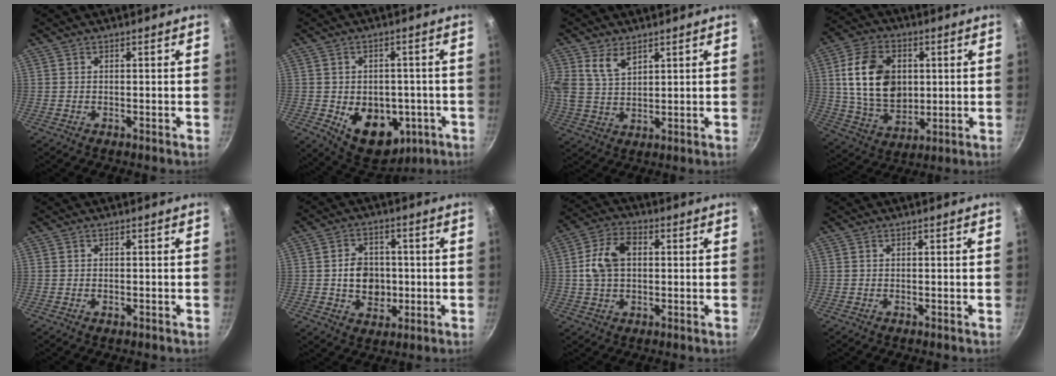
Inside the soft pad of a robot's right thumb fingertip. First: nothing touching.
{"total": 14.5, "force": [-3.7, 10.4, 9.3], "torque": [-0.098, 0.001, -0.029]}
{"total": 7.1, "force": [3.8, 4.2, 4.3], "torque": [-0.078, -0.013, 0.078]}
{"total": 16.6, "force": [2.6, 11.7, 11.4], "torque": [-0.184, -0.003, 0.053]}
{"total": 0.7, "force": [-0.3, 0.5, 0.5], "torque": [-0.009, 0.001, -0.003]}
{"total": 8.8, "force": [-0.5, 7.1, 5.2], "torque": [-0.053, 0.007, -0.006]}
{"total": 9.5, "force": [1.0, 6.5, 6.8], "torque": [-0.114, 0.019, 0.009]}
{"total": 0.0}